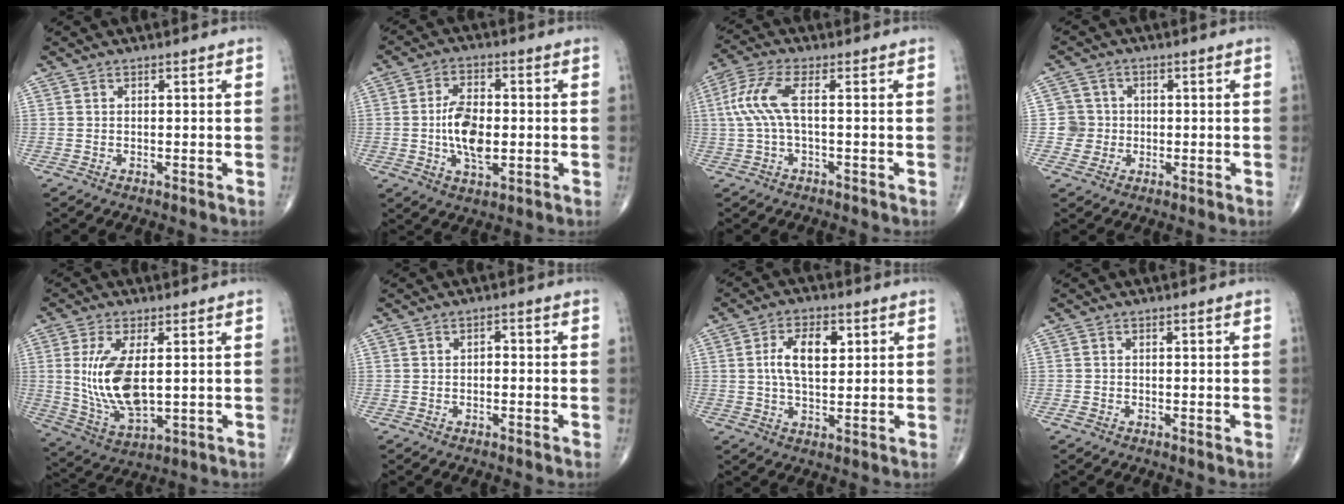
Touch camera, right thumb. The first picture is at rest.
{"total": 9.4, "force": [-0.8, 4.9, 8.0], "torque": [-0.137, 0.004, -0.016]}
{"total": 7.3, "force": [0.3, 2.1, 6.9], "torque": [-0.185, 0.021, 0.003]}
{"total": 4.4, "force": [-0.4, 4.3, 0.1], "torque": [0.030, 0.011, -0.013]}
{"total": 12.9, "force": [1.3, 5.8, 11.4], "torque": [-0.230, -0.018, 0.037]}
{"total": 1.4, "force": [-0.2, 0.9, 1.0], "torque": [-0.007, 0.006, -0.009]}
{"total": 8.1, "force": [1.8, 4.3, 6.6], "torque": [-0.108, 0.001, 0.031]}
{"total": 1.0, "force": [-0.5, 0.5, 0.6], "torque": [-0.012, -0.002, -0.011]}